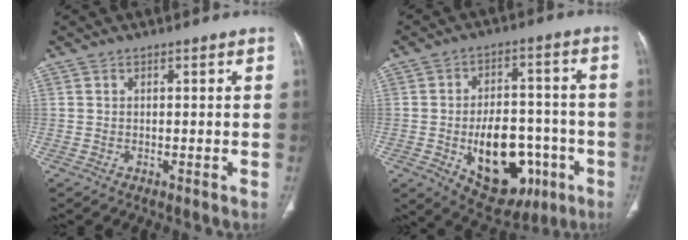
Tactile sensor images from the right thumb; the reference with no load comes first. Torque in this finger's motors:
{"motor_torque": [3.23, 1.83, 1.53, -0.69, 0.43]}